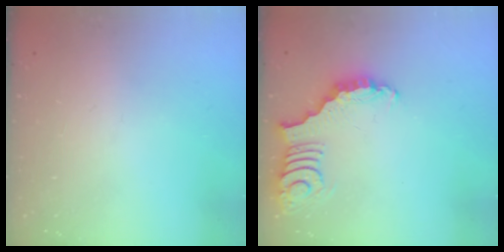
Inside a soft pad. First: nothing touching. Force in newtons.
{"total": 3.2, "press": 3.1, "slide": 0.7}